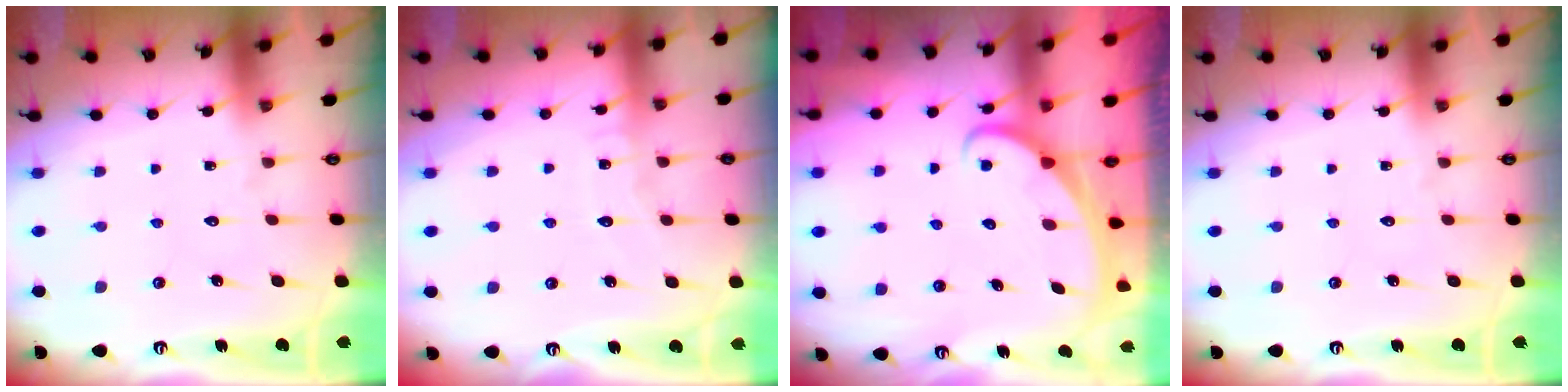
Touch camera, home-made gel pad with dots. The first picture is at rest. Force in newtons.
{"total": 5.0, "press": 5.0, "slide": 0.3}
{"total": 2.2, "press": 2.2, "slide": 0.1}
{"total": 0.0}